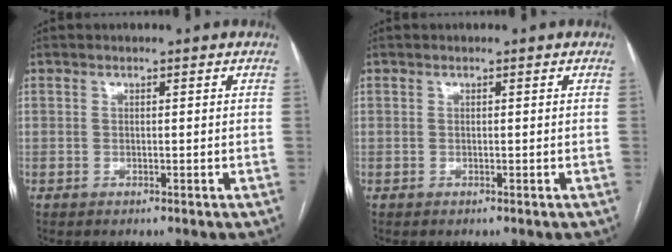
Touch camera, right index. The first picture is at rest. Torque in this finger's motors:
{"motor_torque": [0.00, 0.00, 0.00, 0.01]}